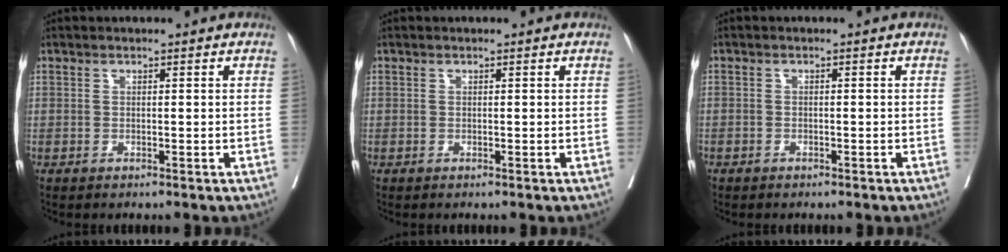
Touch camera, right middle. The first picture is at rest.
{"total": 0.0}
{"total": 0.9, "force": [-0.6, 0.6, 0.0], "torque": [-0.010, 0.003, -0.013]}